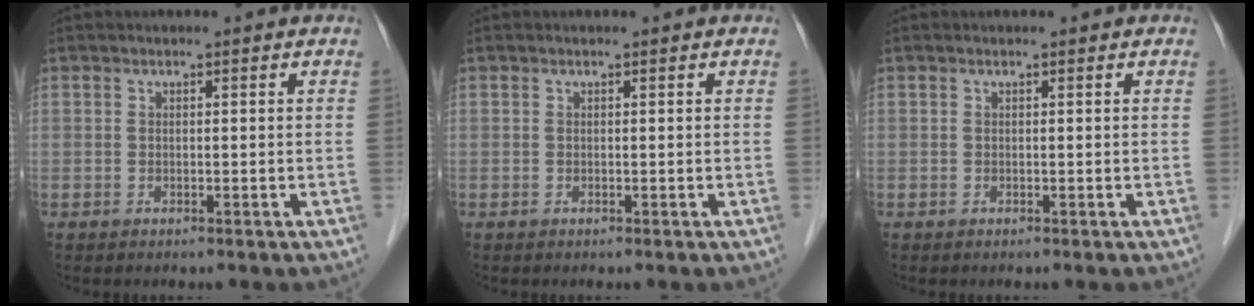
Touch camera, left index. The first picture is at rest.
{"total": 0.0}
{"total": 0.0}